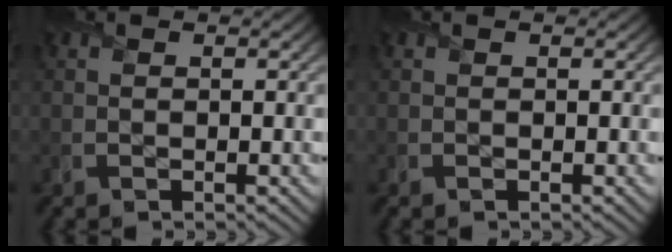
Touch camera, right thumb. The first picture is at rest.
{"total": 0.0}